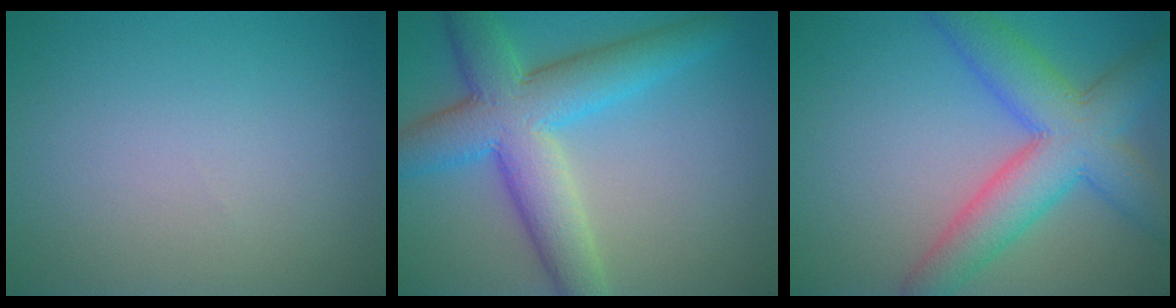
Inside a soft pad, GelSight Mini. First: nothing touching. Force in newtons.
{"total": 8.7, "press": 8.6, "slide": 0.2}
{"total": 7.9, "press": 7.9, "slide": 0.5}